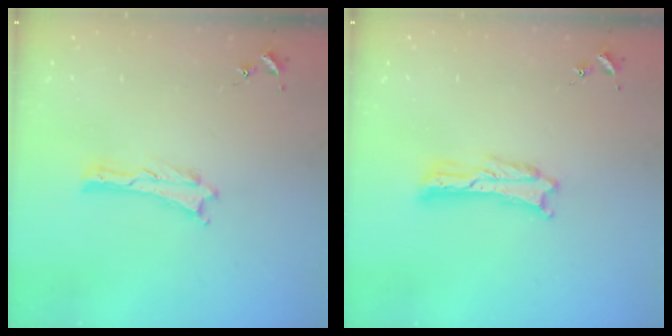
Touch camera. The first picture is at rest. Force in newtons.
{"total": 1.6, "press": 1.6, "slide": 0.3}